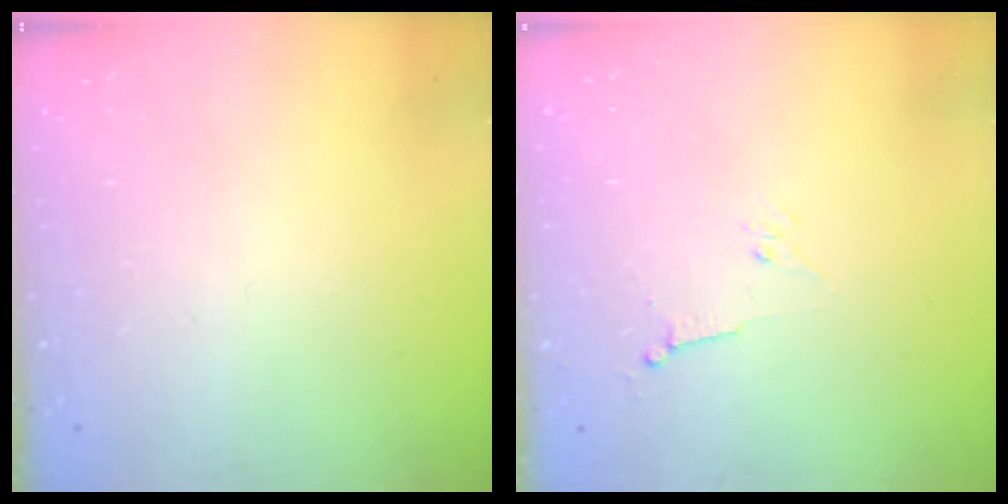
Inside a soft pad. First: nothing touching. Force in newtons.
{"total": 3.5, "press": 3.4, "slide": 0.8}